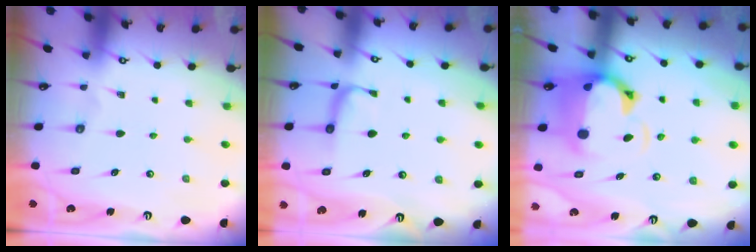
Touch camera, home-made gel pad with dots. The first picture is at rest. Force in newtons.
{"total": 1.8, "press": 1.6, "slide": 0.7}
{"total": 4.2, "press": 3.9, "slide": 1.6}